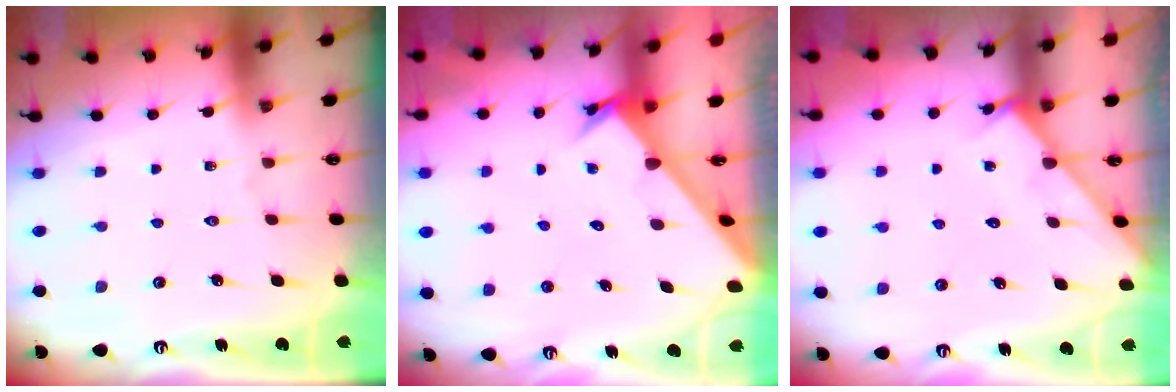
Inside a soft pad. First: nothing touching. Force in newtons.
{"total": 2.6, "press": 2.6, "slide": 0.3}
{"total": 4.3, "press": 4.3, "slide": 0.4}